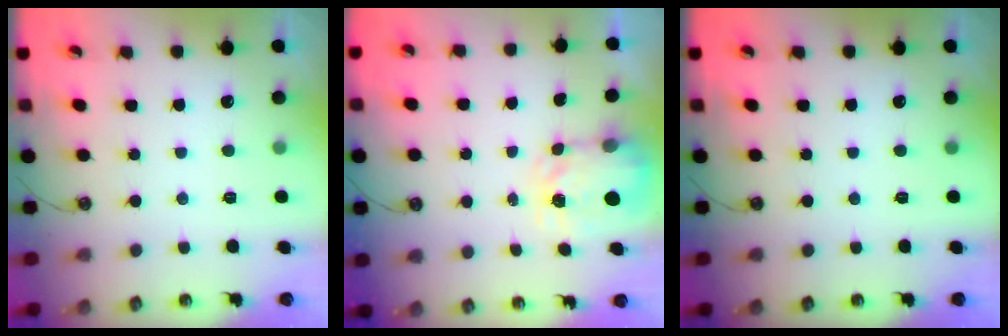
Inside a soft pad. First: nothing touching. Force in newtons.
{"total": 3.7, "press": 3.7, "slide": 0.6}
{"total": 0.0}